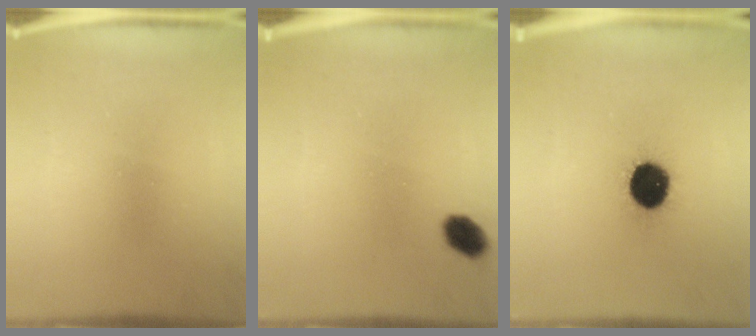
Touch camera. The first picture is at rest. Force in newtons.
{"total": 3.8}
{"total": 12.6}